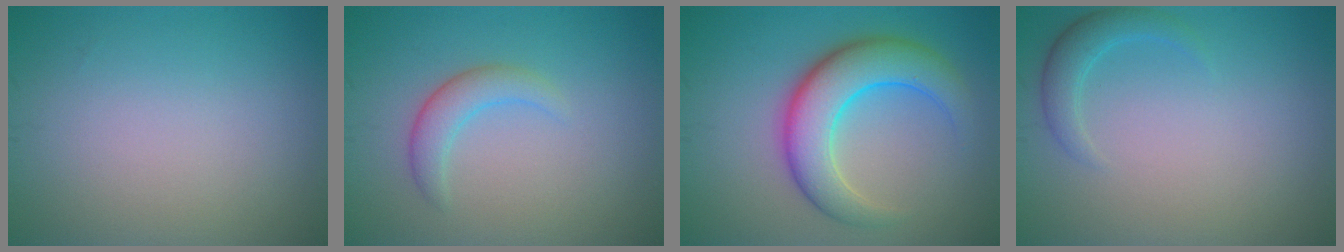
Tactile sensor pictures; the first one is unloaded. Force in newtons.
{"total": 2.5, "press": 2.5, "slide": 0.1}
{"total": 7.2, "press": 7.2, "slide": 0.3}
{"total": 2.1, "press": 2.1, "slide": 0.2}